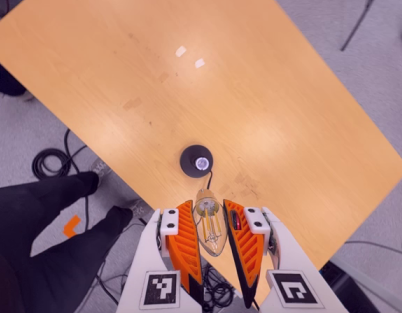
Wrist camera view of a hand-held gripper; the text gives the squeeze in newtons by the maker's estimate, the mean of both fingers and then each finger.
{"total": 15.9, "left": 17.8, "right": 14.0}